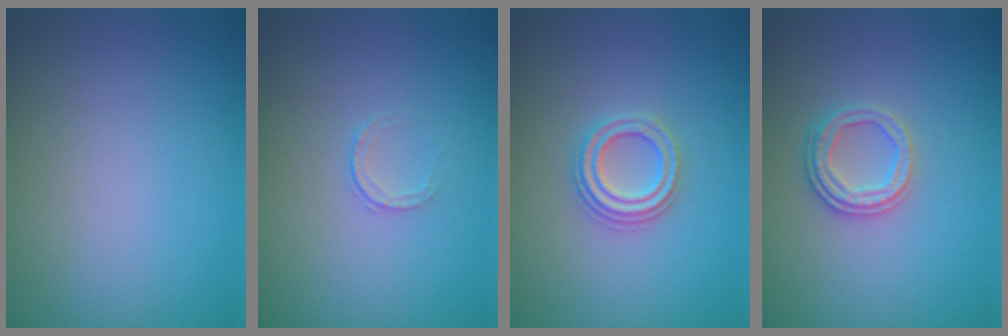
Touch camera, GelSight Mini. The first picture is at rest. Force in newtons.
{"total": 0.7, "press": 0.5, "slide": 0.5}
{"total": 2.7, "press": 2.5, "slide": 1.2}
{"total": 2.5, "press": 2.4, "slide": 0.8}